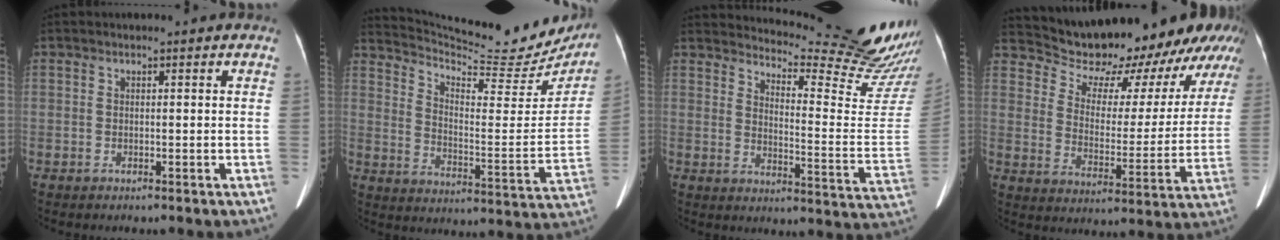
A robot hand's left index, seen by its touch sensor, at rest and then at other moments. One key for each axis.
{"total": 24.1, "fx": 22.4, "fy": 3.7, "fz": 7.9, "tx": -0.134, "ty": -0.081, "tz": 0.298}
{"total": 24.9, "fx": 23.6, "fy": 1.1, "fz": 8.1, "tx": -0.115, "ty": -0.159, "tz": 0.273}
{"total": 23.8, "fx": 21.8, "fy": 6.1, "fz": 7.3, "tx": -0.105, "ty": -0.062, "tz": 0.276}